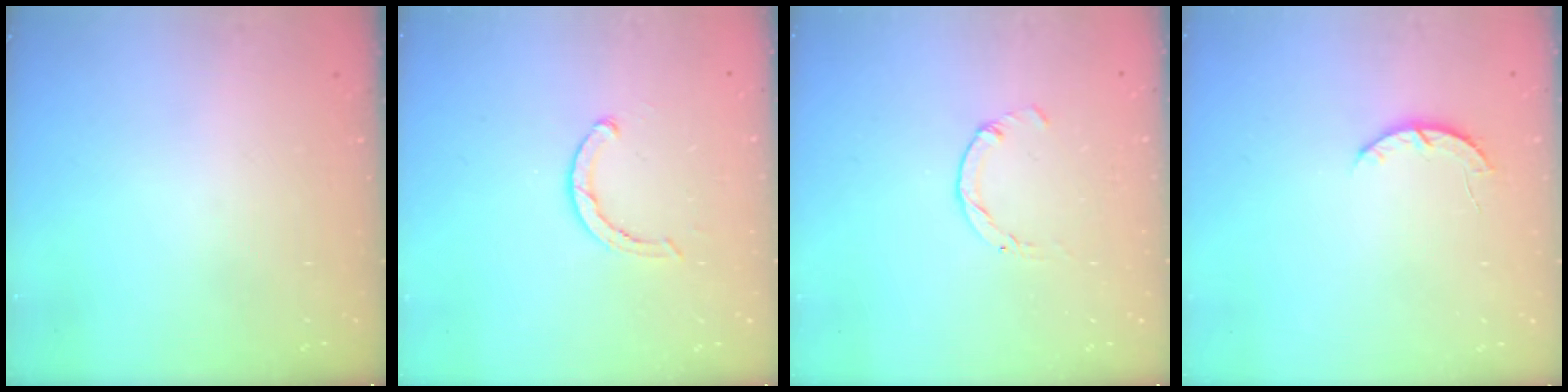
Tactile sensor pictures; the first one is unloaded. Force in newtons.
{"total": 3.7, "press": 3.7, "slide": 0.7}
{"total": 0.0}
{"total": 3.9, "press": 3.9, "slide": 0.4}